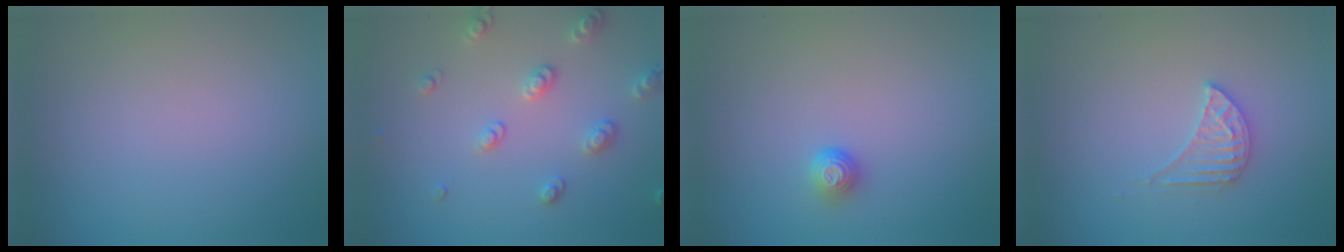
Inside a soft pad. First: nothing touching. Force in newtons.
{"total": 2.7, "press": 2.7, "slide": 0.5}
{"total": 1.2, "press": 1.0, "slide": 0.6}
{"total": 2.3, "press": 2.3, "slide": 0.3}